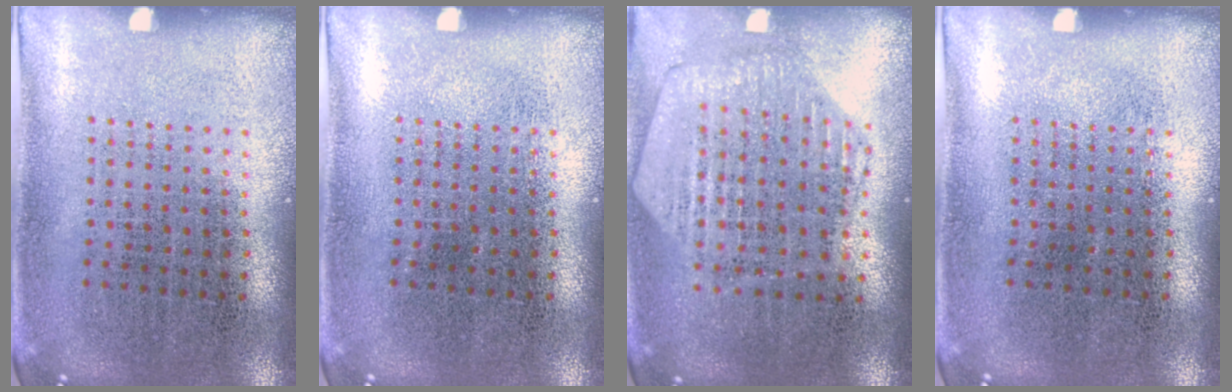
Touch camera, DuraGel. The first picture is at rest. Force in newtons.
{"total": 0.0}
{"total": 1.1, "press": 1.1, "slide": 0.2}
{"total": 0.0}